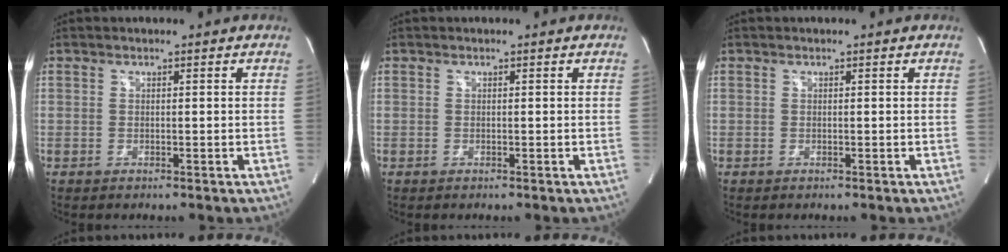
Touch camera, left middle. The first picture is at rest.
{"total": 0.0}
{"total": 0.0}